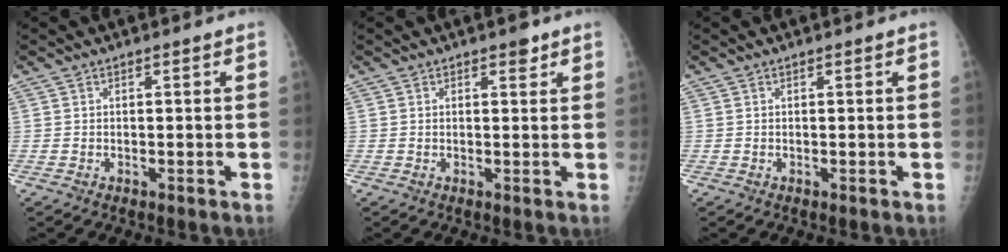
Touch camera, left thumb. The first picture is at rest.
{"total": 1.8, "force": [1.2, 0.8, 1.0], "torque": [-0.004, -0.005, 0.014]}
{"total": 0.0}